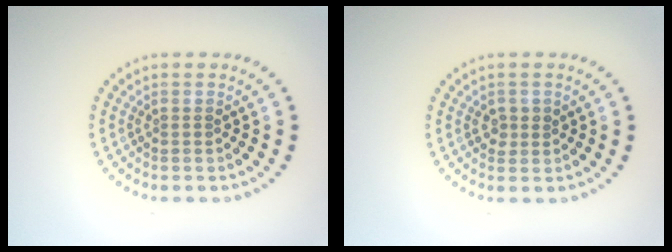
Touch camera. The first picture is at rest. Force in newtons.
{"total": 1.4, "press": 1.4, "slide": 0.2}